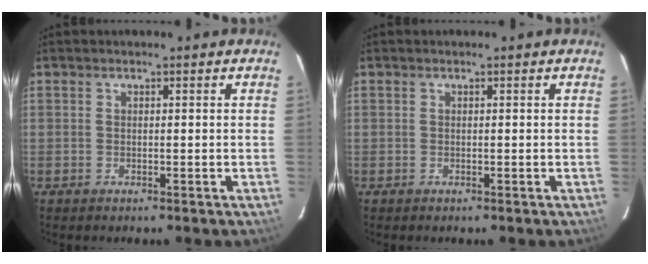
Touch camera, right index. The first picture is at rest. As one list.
[{"total": 0.0}]